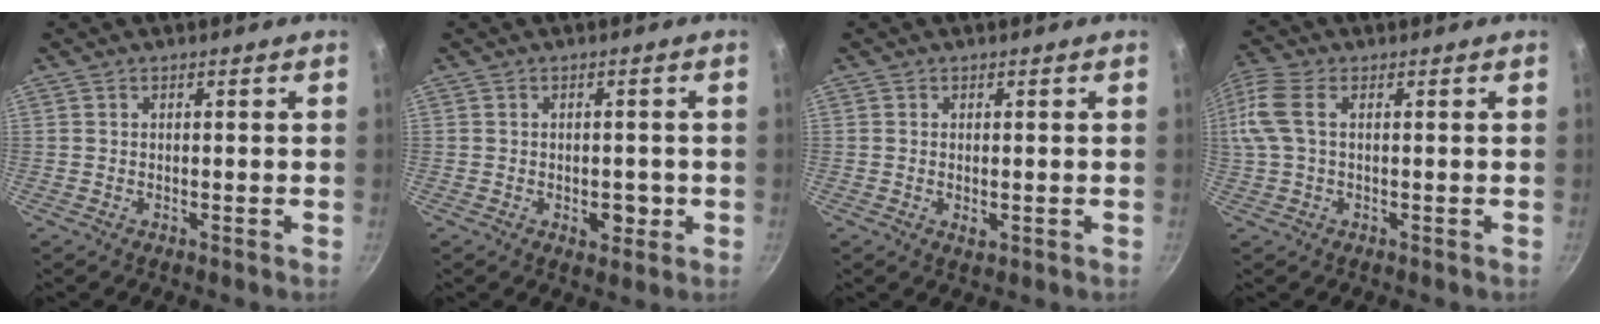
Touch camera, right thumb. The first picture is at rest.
{"total": 3.7, "force": [-0.8, 2.4, 2.7], "torque": [-0.015, 0.004, -0.008]}
{"total": 1.6, "force": [-0.1, 0.9, 1.3], "torque": [-0.022, -0.004, 0.000]}
{"total": 9.2, "force": [1.4, 4.8, 7.7], "torque": [-0.180, 0.018, 0.022]}